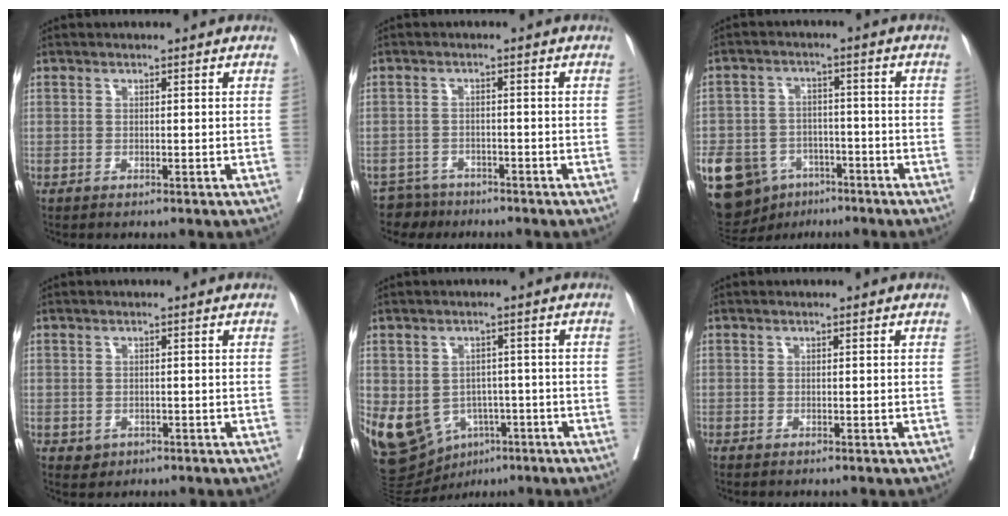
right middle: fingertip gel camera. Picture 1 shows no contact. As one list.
[{"total": 3.9, "force": [-3.4, 1.7, -0.9], "torque": [0.018, 0.000, -0.061]}, {"total": 17.9, "force": [-9.2, 13.0, 8.2], "torque": [-0.204, 0.009, -0.136]}, {"total": 1.9, "force": [-0.9, 1.6, 0.6], "torque": [-0.007, 0.003, -0.006]}, {"total": 13.3, "force": [-5.3, 10.1, 6.8], "torque": [-0.144, 0.012, -0.069]}, {"total": 1.1, "force": [-1.0, 0.0, 0.6], "torque": [-0.004, 0.004, -0.012]}]